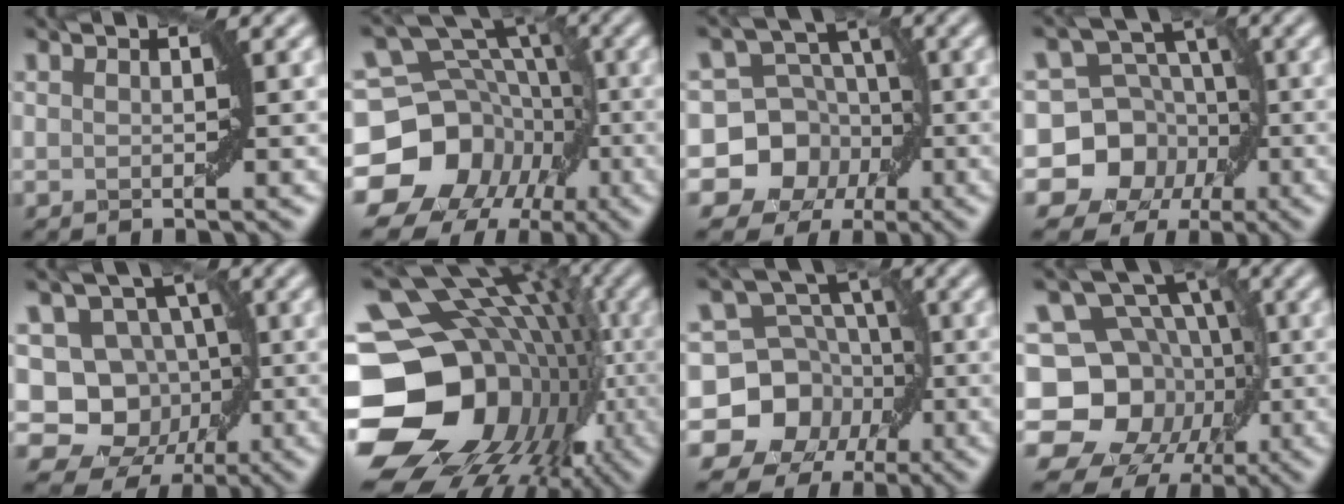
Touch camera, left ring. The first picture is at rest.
{"total": 16.9, "force": [-5.0, 14.8, 6.4], "torque": [-0.119, -0.005, -0.109]}
{"total": 9.3, "force": [-2.7, 8.6, 2.5], "torque": [-0.039, 0.012, -0.076]}
{"total": 10.6, "force": [-3.3, 9.6, 3.0], "torque": [-0.045, 0.007, -0.085]}
{"total": 9.3, "force": [-0.9, 7.9, 4.8], "torque": [-0.035, -0.003, -0.039]}
{"total": 21.3, "force": [-2.9, 18.0, 11.0], "torque": [-0.155, -0.012, -0.066]}
{"total": 11.9, "force": [-4.2, 10.6, 3.5], "torque": [-0.059, 0.004, -0.100]}
{"total": 16.2, "force": [-3.8, 13.6, 8.0], "torque": [-0.136, 0.000, -0.089]}